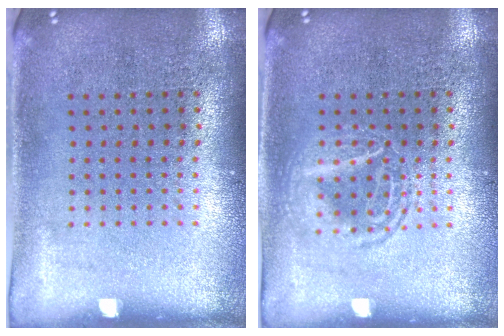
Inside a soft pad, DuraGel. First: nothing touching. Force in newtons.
{"total": 2.2, "press": 2.2, "slide": 0.3}